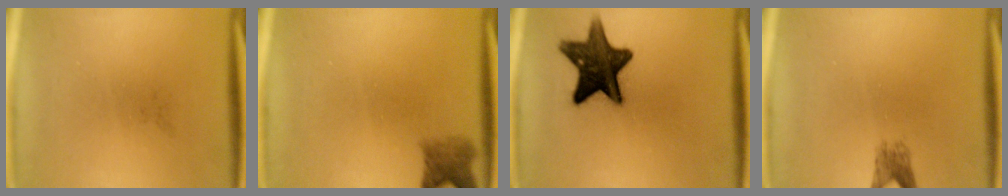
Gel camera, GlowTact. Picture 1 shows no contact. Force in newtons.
{"total": 3.1}
{"total": 13.7}
{"total": 2.2}